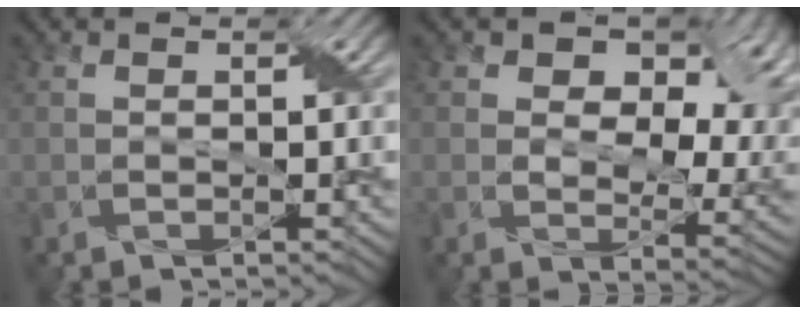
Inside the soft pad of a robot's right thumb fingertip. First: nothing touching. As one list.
[{"total": 14.6, "force": [5.5, 8.6, 10.5], "torque": [-0.155, 0.013, 0.088]}]